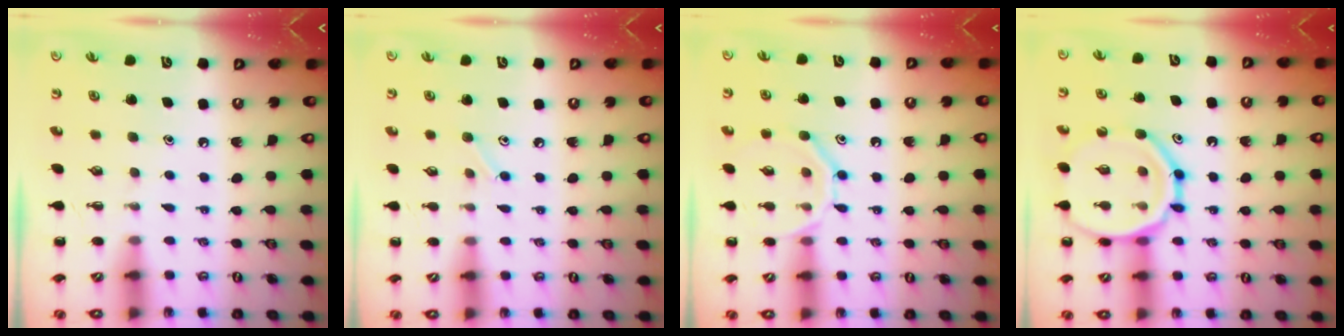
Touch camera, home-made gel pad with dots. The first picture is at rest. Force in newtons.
{"total": 5.8, "press": 5.6, "slide": 1.6}
{"total": 11.4, "press": 11.3, "slide": 1.3}
{"total": 17.5, "press": 17.4, "slide": 2.5}